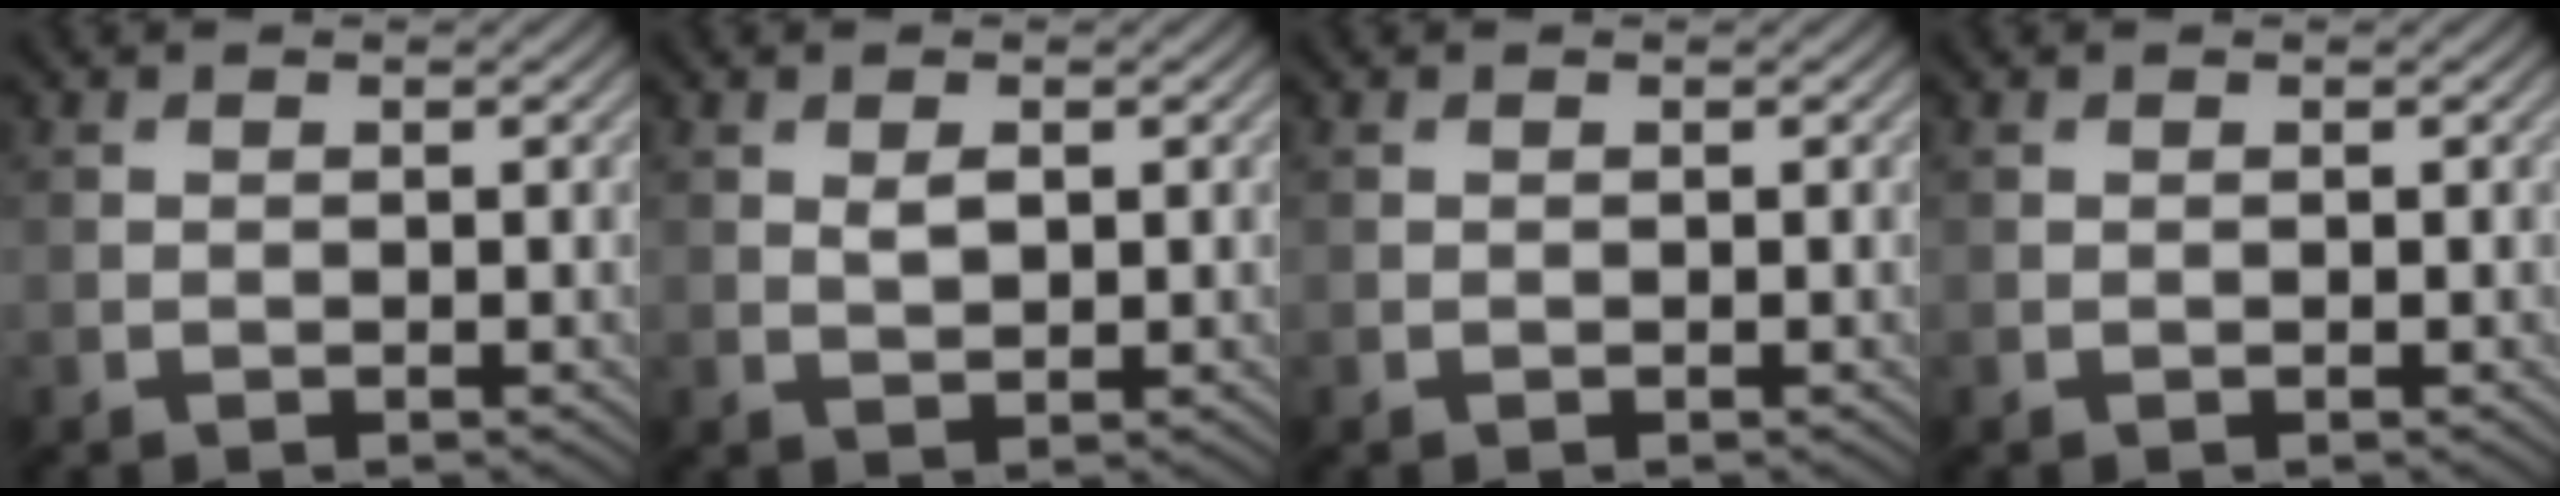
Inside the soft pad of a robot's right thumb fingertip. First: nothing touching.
{"total": 1.6, "force": [0.6, 0.8, 1.3], "torque": [-0.028, -0.004, 0.014]}
{"total": 0.0}
{"total": 0.0}